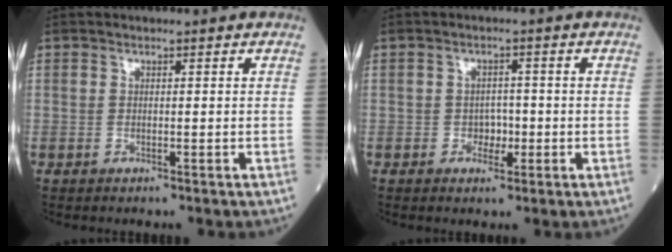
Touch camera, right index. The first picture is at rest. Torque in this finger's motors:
{"motor_torque": [-0.09, 0.00, -0.01, -0.01]}